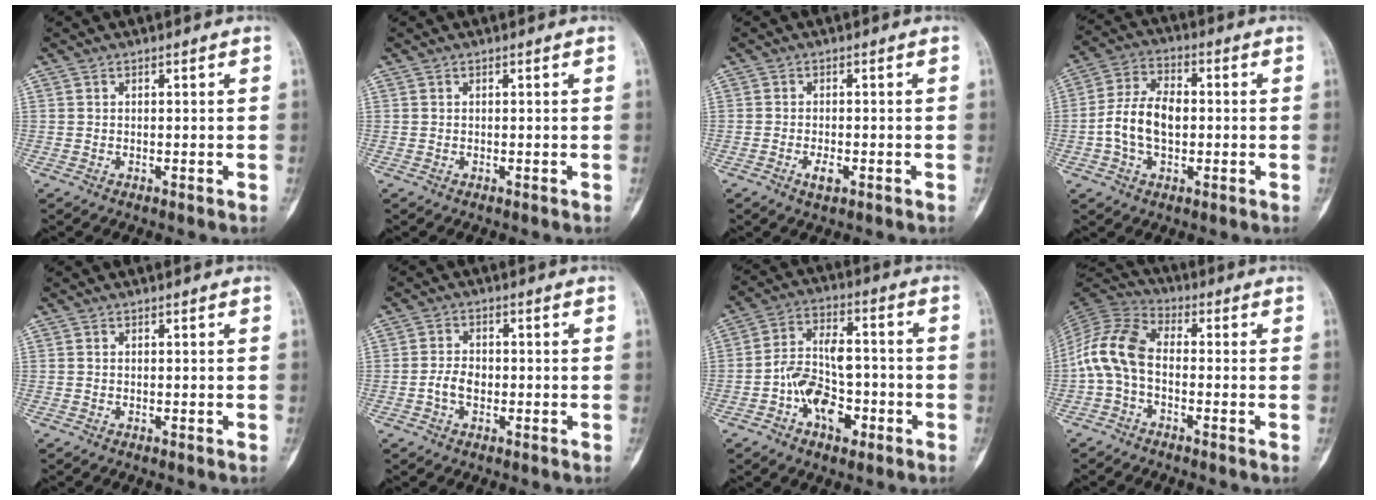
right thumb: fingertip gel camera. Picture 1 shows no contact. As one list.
[{"total": 0.0}, {"total": 2.6, "force": [-1.2, 1.2, 2.0], "torque": [-0.033, 0.005, -0.021]}, {"total": 10.1, "force": [-0.9, 6.4, 7.8], "torque": [-0.142, 0.030, -0.023]}, {"total": 0.0}, {"total": 3.7, "force": [-1.0, 2.5, 2.5], "torque": [-0.043, 0.015, -0.022]}, {"total": 11.8, "force": [-4.3, 7.2, 8.2], "torque": [-0.123, 0.044, -0.077]}, {"total": 9.6, "force": [-1.7, 5.7, 7.5], "torque": [-0.149, 0.033, -0.049]}]